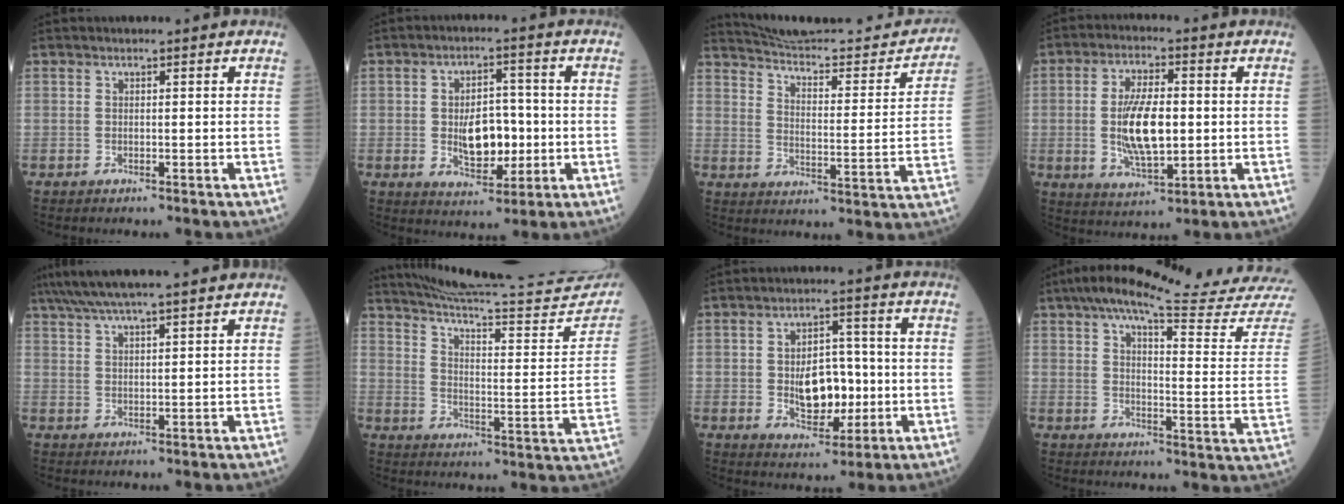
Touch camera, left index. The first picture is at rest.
{"total": 7.7, "force": [-0.8, 4.4, 6.3], "torque": [-0.111, 0.003, -0.008]}
{"total": 23.0, "force": [22.0, 2.4, 6.0], "torque": [-0.076, -0.062, 0.288]}
{"total": 10.0, "force": [-0.2, 3.6, 9.3], "torque": [-0.190, -0.003, -0.001]}
{"total": 12.2, "force": [10.4, 0.1, 6.3], "torque": [-0.116, 0.038, 0.158]}
{"total": 27.6, "force": [26.0, 0.4, 9.2], "torque": [-0.141, -0.096, 0.334]}
{"total": 7.2, "force": [-1.0, 3.6, 6.2], "torque": [-0.114, 0.003, -0.011]}
{"total": 25.4, "force": [23.1, -0.5, 10.5], "torque": [-0.156, -0.080, 0.284]}